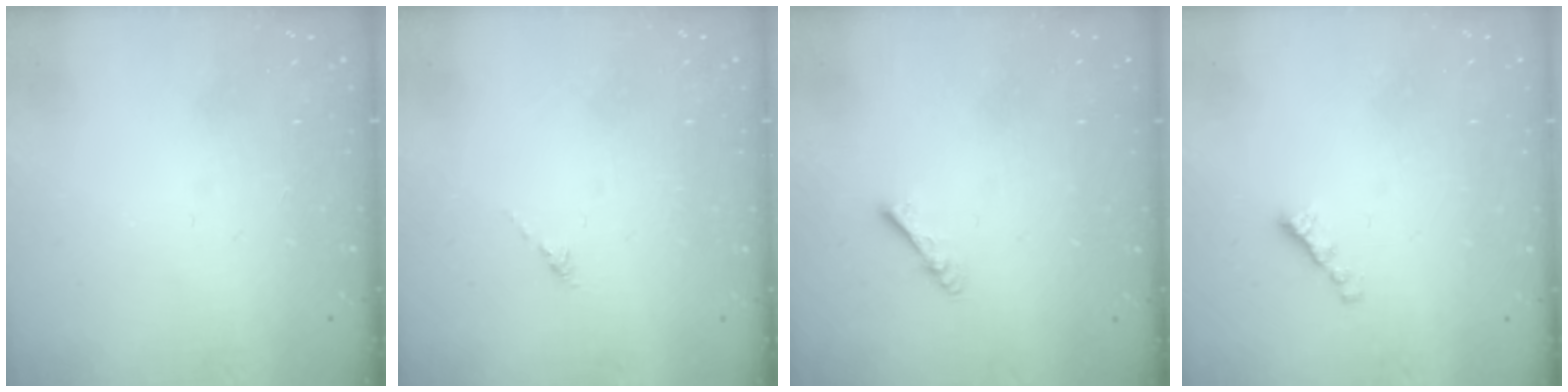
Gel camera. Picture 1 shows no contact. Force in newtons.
{"total": 0.0}
{"total": 2.9, "press": 2.8, "slide": 0.4}
{"total": 2.7, "press": 2.6, "slide": 0.8}